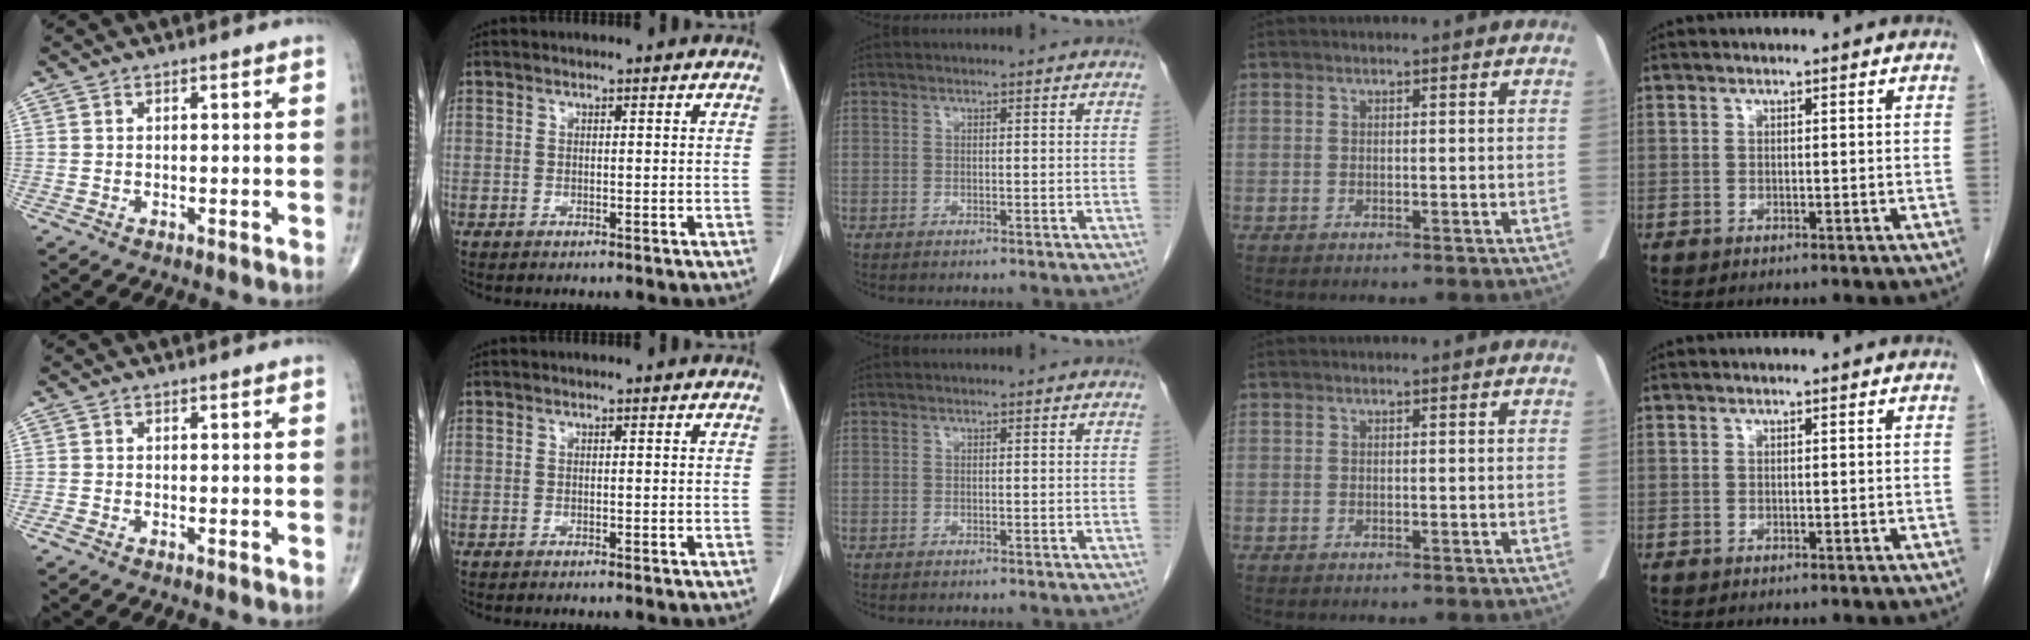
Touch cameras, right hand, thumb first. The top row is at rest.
{"thumb": {"total": 0.9, "force": [-0.5, 0.2, 0.6], "torque": [-0.017, -0.003, -0.015]}}